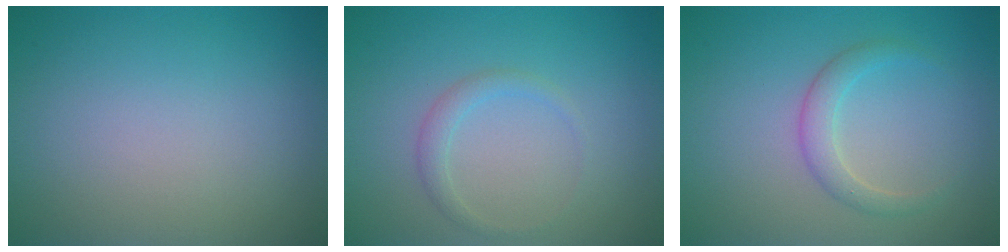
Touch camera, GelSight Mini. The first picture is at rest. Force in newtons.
{"total": 1.3, "press": 1.3, "slide": 0.0}
{"total": 2.0, "press": 2.0, "slide": 0.1}